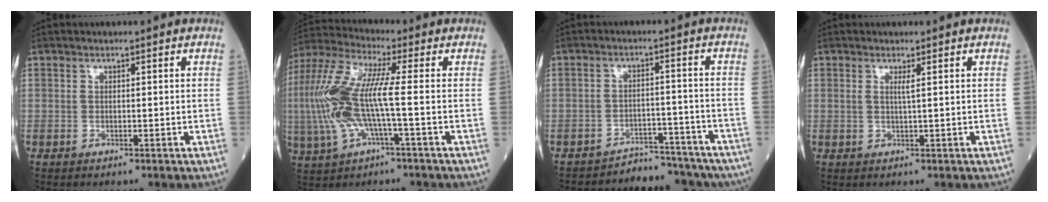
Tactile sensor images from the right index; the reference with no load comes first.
{"total": 13.0, "force": [-1.1, 1.8, 12.8], "torque": [-0.300, 0.015, -0.025]}
{"total": 9.3, "force": [-8.6, 3.5, 0.0], "torque": [0.022, 0.035, -0.109]}
{"total": 1.2, "force": [0.5, -0.2, 1.1], "torque": [-0.027, -0.003, 0.008]}